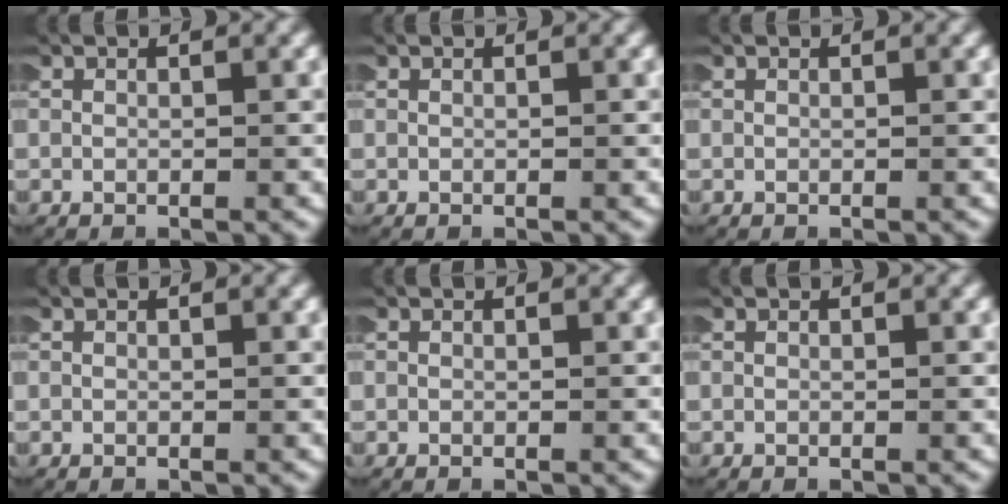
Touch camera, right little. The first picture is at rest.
{"total": 0.0}
{"total": 0.0}
{"total": 0.0}
{"total": 0.0}
{"total": 0.0}